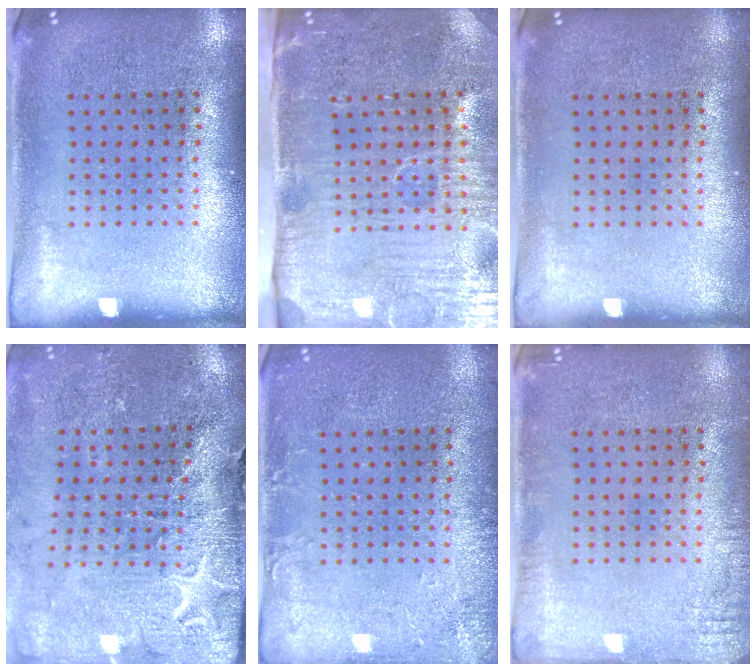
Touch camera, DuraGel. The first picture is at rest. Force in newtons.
{"total": 5.2, "press": 4.4, "slide": 2.8}
{"total": 0.0}
{"total": 3.5, "press": 3.4, "slide": 0.8}
{"total": 2.1, "press": 2.1, "slide": 0.1}
{"total": 1.7, "press": 1.7, "slide": 0.2}